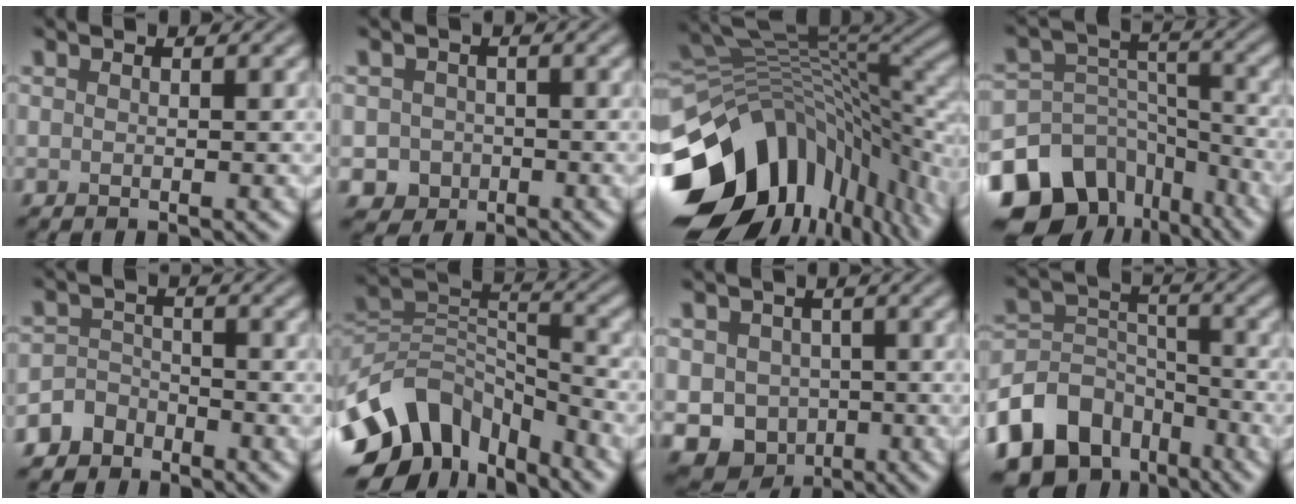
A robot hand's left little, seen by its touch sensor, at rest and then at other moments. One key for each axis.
{"total": 2.5, "fx": -0.8, "fy": 2.3, "fz": 0.4, "tx": 0.003, "ty": -0.002, "tz": -0.015}
{"total": 15.8, "fx": -6.3, "fy": 9.8, "fz": 10.7, "tx": -0.210, "ty": -0.015, "tz": -0.098}
{"total": 15.0, "fx": -10.2, "fy": 9.9, "fz": 4.9, "tx": -0.129, "ty": -0.018, "tz": -0.141}
{"total": 3.9, "fx": -3.2, "fy": 2.3, "fz": 0.0, "tx": 0.027, "ty": 0.006, "tz": -0.067}
{"total": 11.0, "fx": -6.8, "fy": 6.9, "fz": 5.2, "tx": -0.102, "ty": 0.011, "tz": -0.133}
{"total": 9.8, "fx": -3.2, "fy": 8.7, "fz": 3.2, "tx": -0.050, "ty": -0.033, "tz": -0.070}
{"total": 11.0, "fx": -7.2, "fy": 7.1, "fz": 4.2, "tx": -0.073, "ty": 0.011, "tz": -0.136}